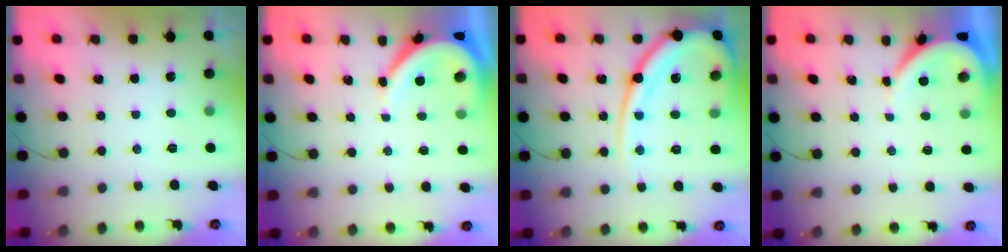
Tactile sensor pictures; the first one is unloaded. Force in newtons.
{"total": 7.0, "press": 7.0, "slide": 0.8}
{"total": 16.9, "press": 16.8, "slide": 1.8}
{"total": 3.7, "press": 3.7, "slide": 0.5}